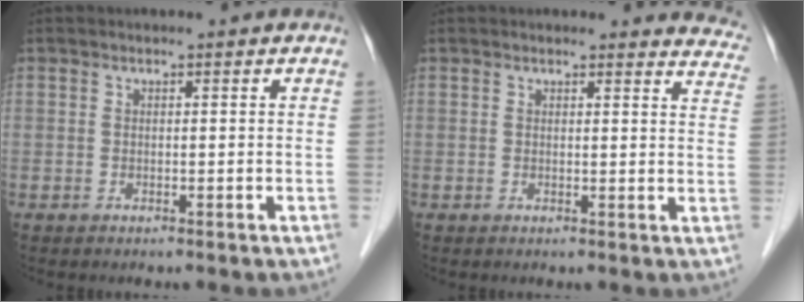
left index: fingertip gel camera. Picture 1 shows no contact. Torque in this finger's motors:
{"motor_torque": [0.23, -0.46, 0.04, -0.01]}